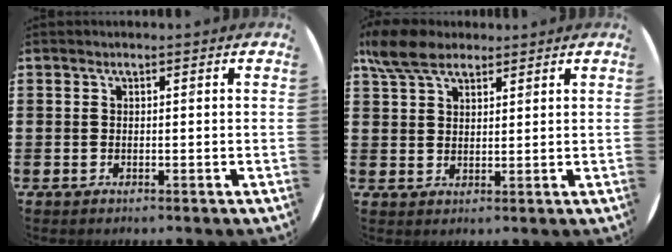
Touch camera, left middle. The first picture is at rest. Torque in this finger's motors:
{"motor_torque": [1.16, -0.98, 0.14, 0.11]}